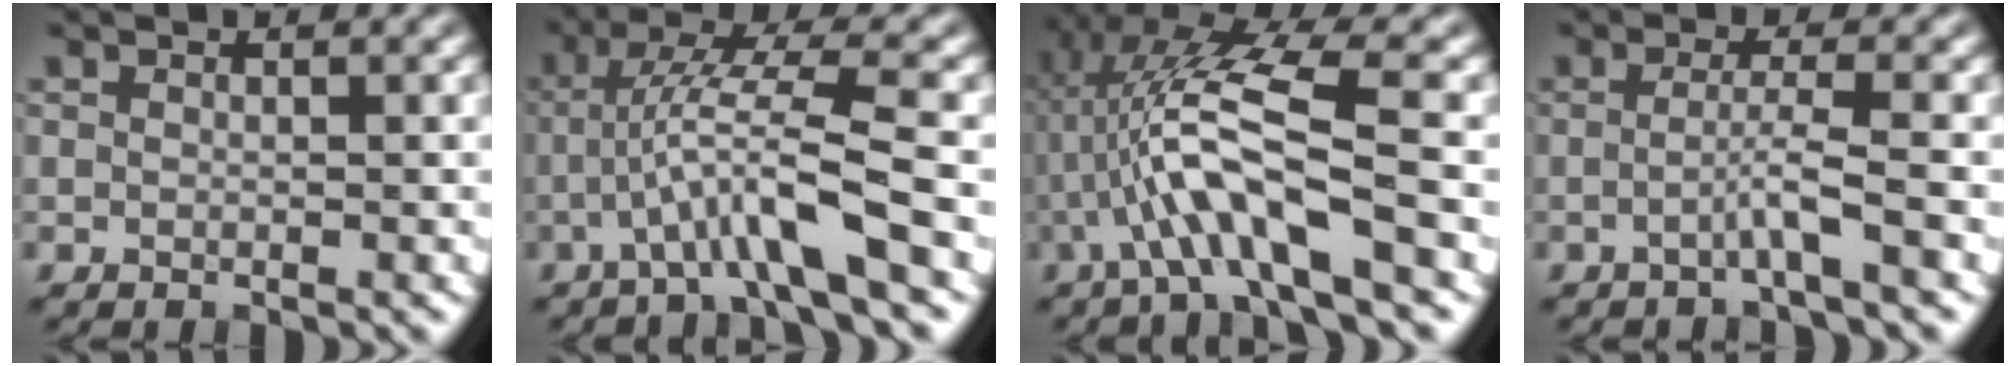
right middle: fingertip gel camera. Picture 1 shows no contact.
{"total": 5.6, "force": [-1.9, 0.3, 5.3], "torque": [-0.103, 0.022, -0.039]}
{"total": 8.2, "force": [-1.5, 1.9, 7.8], "torque": [-0.162, 0.017, -0.028]}
{"total": 2.3, "force": [-0.9, 0.0, 2.1], "torque": [-0.041, 0.006, -0.026]}